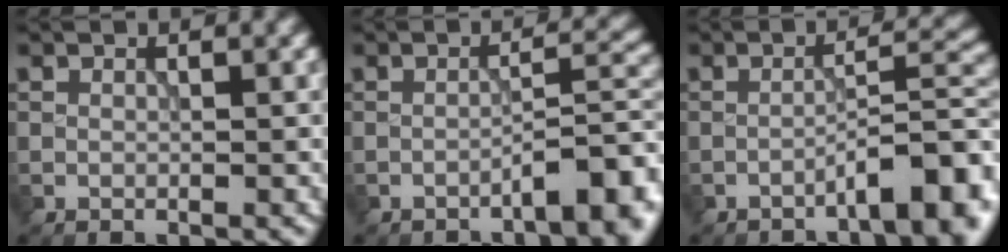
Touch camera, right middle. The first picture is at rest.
{"total": 5.3, "force": [-2.8, 1.2, 4.3], "torque": [-0.056, 0.016, -0.045]}
{"total": 6.1, "force": [-3.4, 1.2, 4.9], "torque": [-0.066, 0.019, -0.054]}